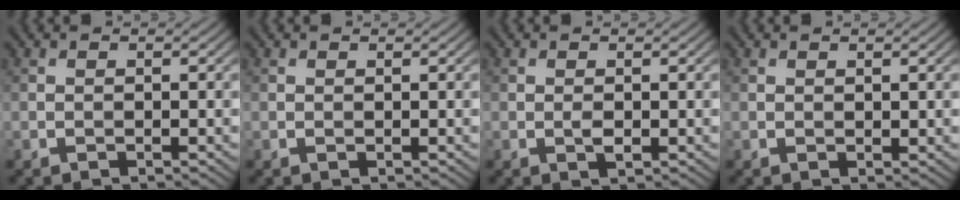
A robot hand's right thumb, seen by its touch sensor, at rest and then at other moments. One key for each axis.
{"total": 0.0}
{"total": 1.0, "fx": 0.0, "fy": 0.4, "fz": 0.9, "tx": -0.019, "ty": -0.002, "tz": -0.002}
{"total": 0.6, "fx": 0.5, "fy": 0.2, "fz": 0.3, "tx": -0.004, "ty": 0.000, "tz": 0.009}